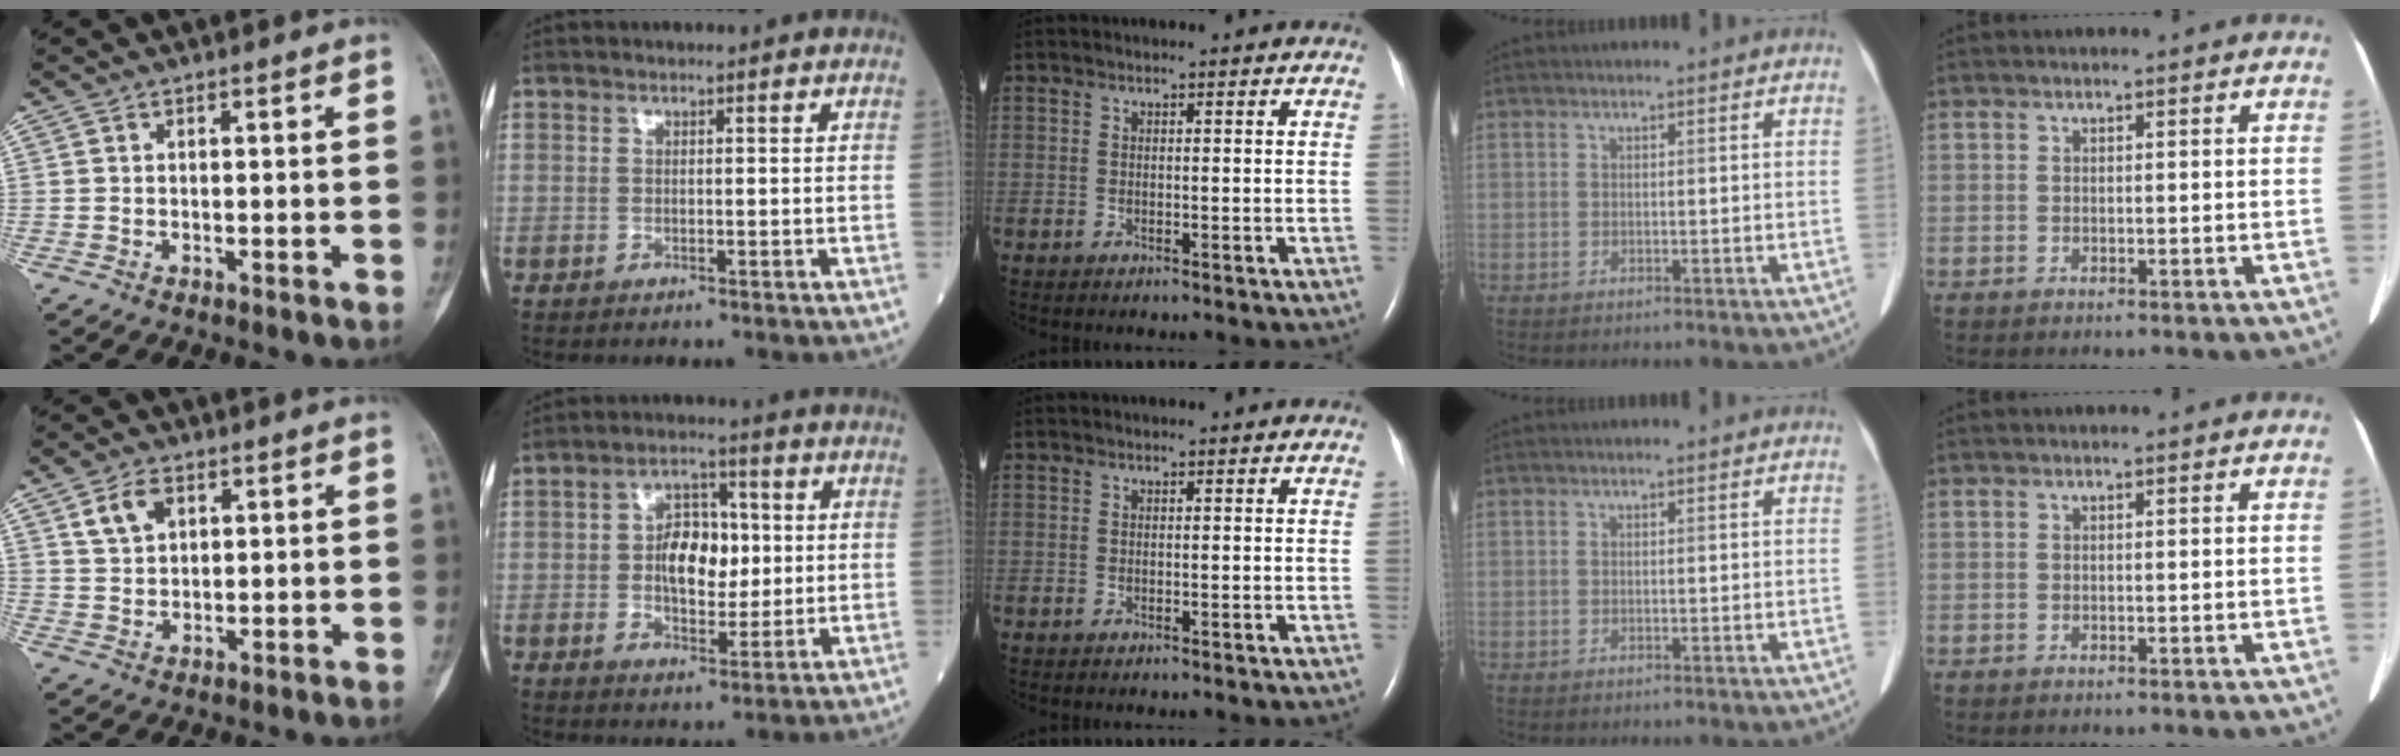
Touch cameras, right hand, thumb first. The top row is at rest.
{"thumb": {"total": 5.0, "force": [2.4, 3.2, 3.0], "torque": [-0.046, -0.008, 0.048]}, "index": {"total": 8.5, "force": [0.7, 5.0, 6.9], "torque": [-0.115, 0.016, 0.013]}}